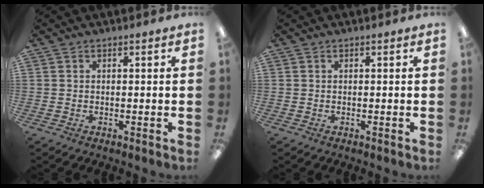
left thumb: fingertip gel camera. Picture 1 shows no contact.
{"total": 0.0}